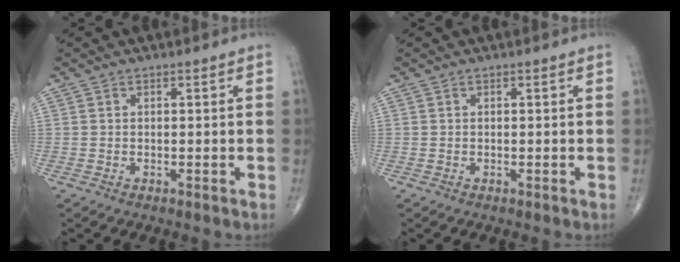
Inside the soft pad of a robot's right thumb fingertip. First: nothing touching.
{"total": 0.0}